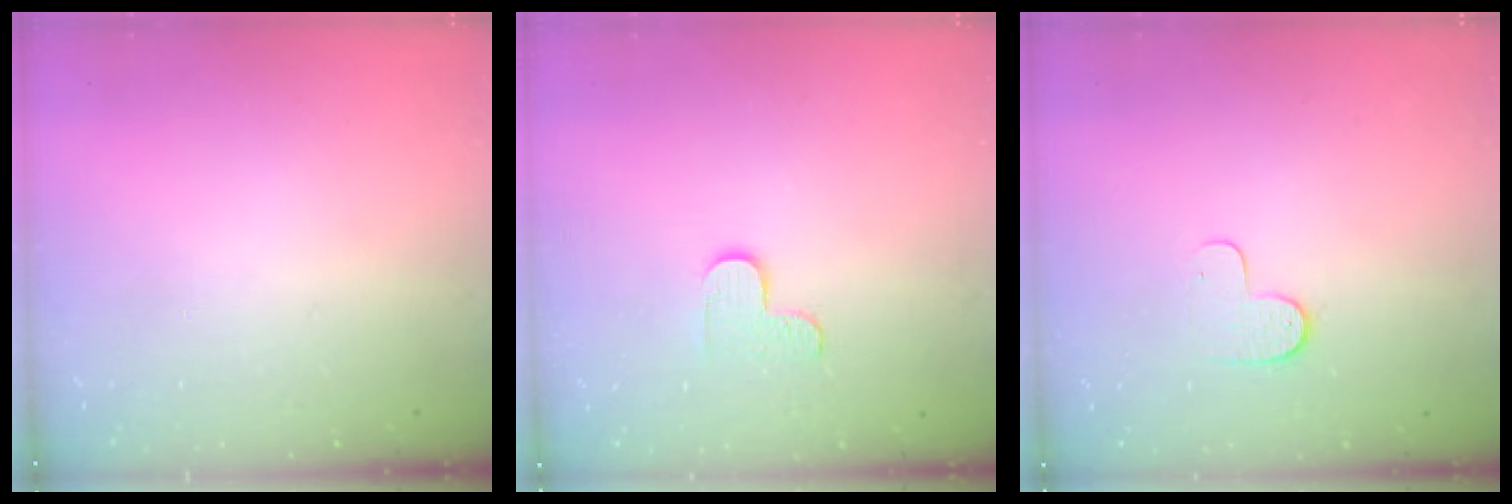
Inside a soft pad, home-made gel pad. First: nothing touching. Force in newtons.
{"total": 3.7, "press": 3.7, "slide": 0.3}
{"total": 6.6, "press": 6.6, "slide": 0.7}